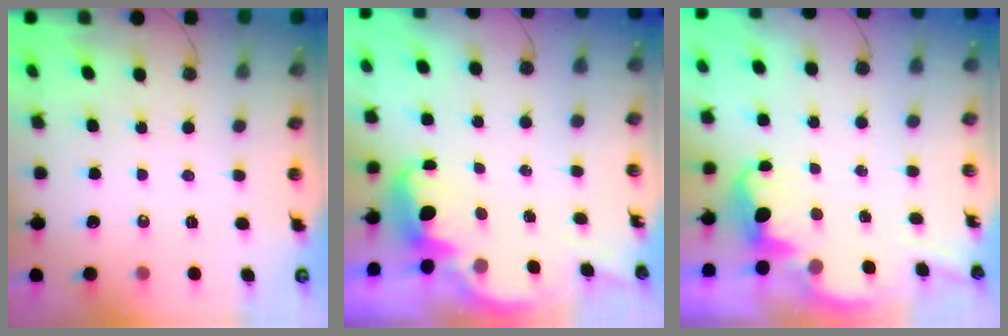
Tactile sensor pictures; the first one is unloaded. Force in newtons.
{"total": 2.8, "press": 2.7, "slide": 0.6}
{"total": 4.0, "press": 3.9, "slide": 0.6}